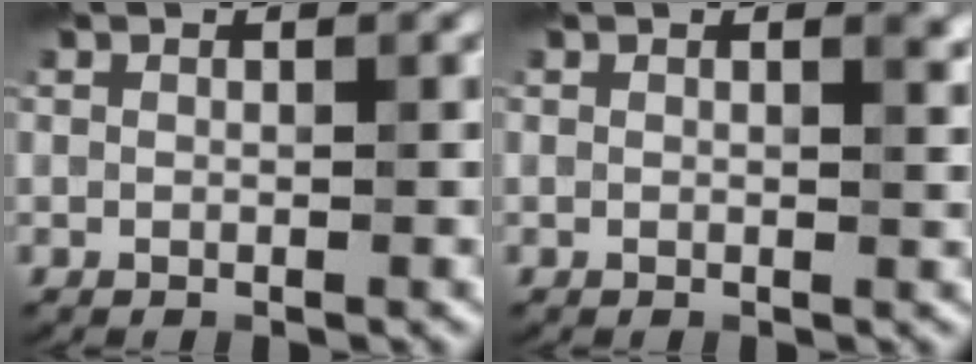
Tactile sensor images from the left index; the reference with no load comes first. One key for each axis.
{"total": 1.2, "fx": 0.6, "fy": 0.4, "fz": 1.0, "tx": -0.008, "ty": 0.001, "tz": 0.007}